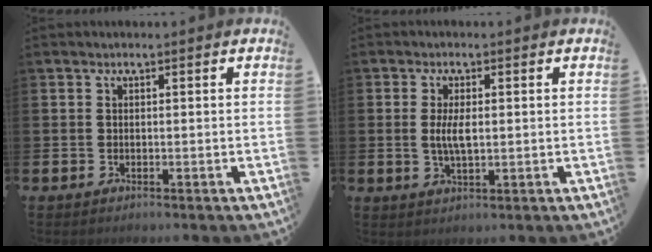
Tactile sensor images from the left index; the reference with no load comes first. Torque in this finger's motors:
{"motor_torque": [0.86, 0.24, 0.09, 0.14]}